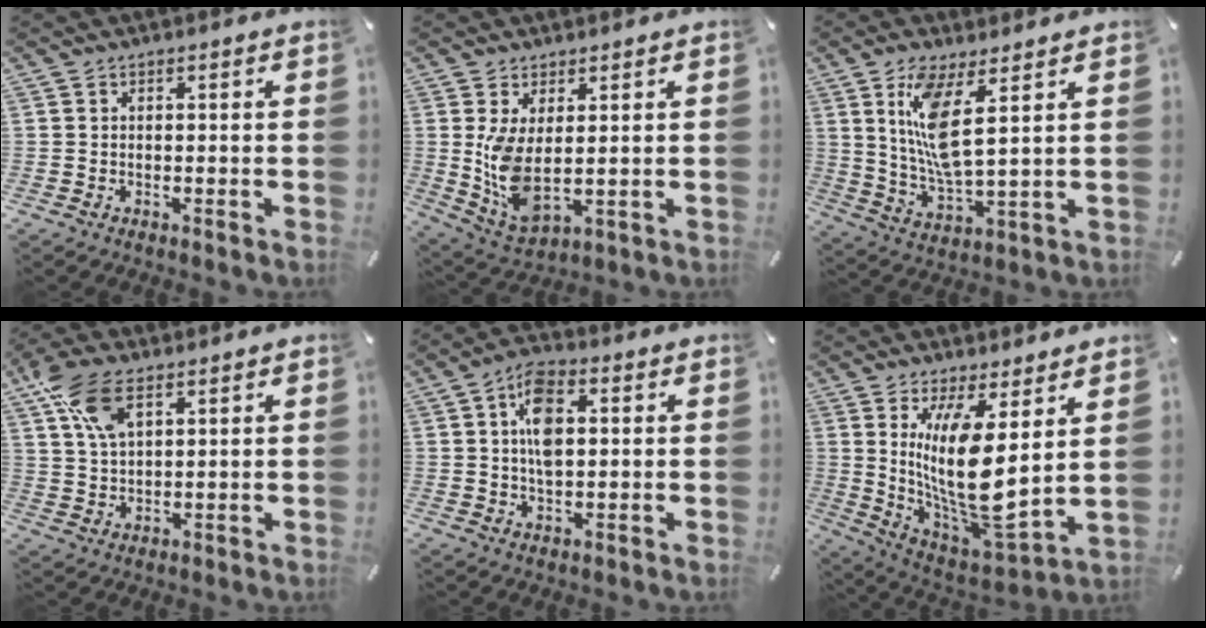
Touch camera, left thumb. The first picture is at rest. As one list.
[{"total": 8.5, "force": [1.8, 4.0, 7.3], "torque": [-0.170, -0.034, 0.033]}, {"total": 11.1, "force": [5.1, 3.1, 9.4], "torque": [-0.203, -0.018, 0.087]}, {"total": 10.8, "force": [5.3, 5.8, 7.4], "torque": [-0.156, -0.008, 0.099]}, {"total": 9.3, "force": [1.6, 5.5, 7.4], "torque": [-0.134, 0.002, 0.023]}, {"total": 17.0, "force": [5.2, 5.8, 15.1], "torque": [-0.307, -0.060, 0.094]}]